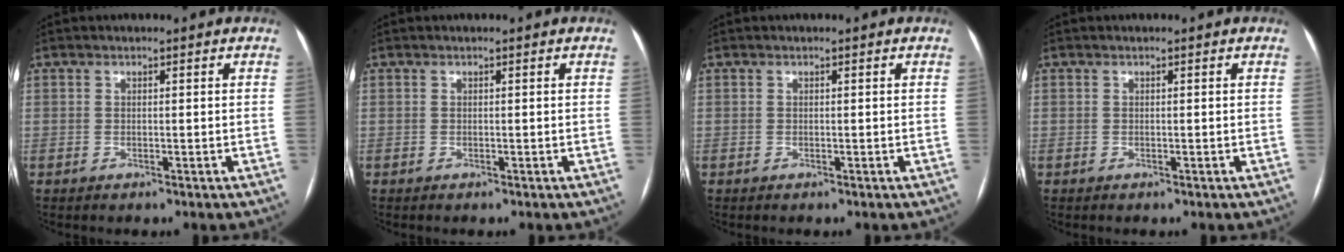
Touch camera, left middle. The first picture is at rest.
{"total": 0.0}
{"total": 0.0}
{"total": 0.0}